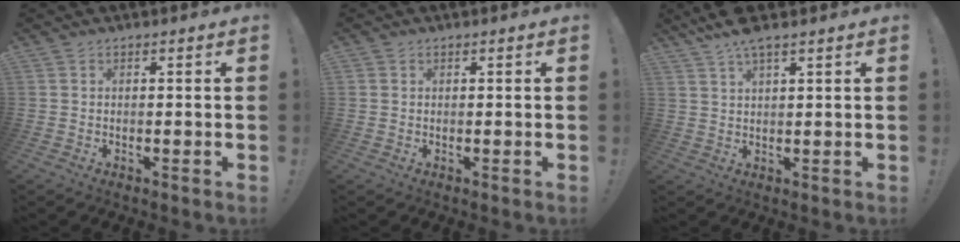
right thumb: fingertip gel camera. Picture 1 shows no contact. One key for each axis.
{"total": 0.9, "fx": 0.6, "fy": 0.6, "fz": 0.2, "tx": 0.001, "ty": 0.000, "tz": 0.010}
{"total": 5.7, "fx": 4.3, "fy": 1.0, "fz": 3.6, "tx": -0.073, "ty": -0.019, "tz": 0.078}